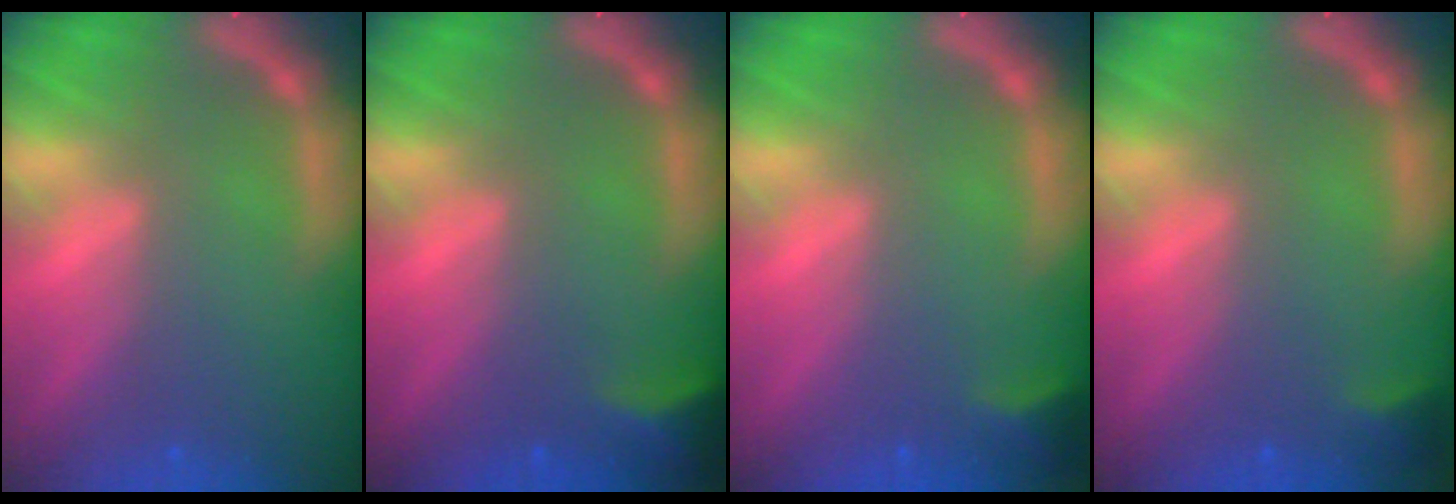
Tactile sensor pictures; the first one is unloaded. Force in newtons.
{"total": 2.9}
{"total": 1.9}
{"total": 1.4}